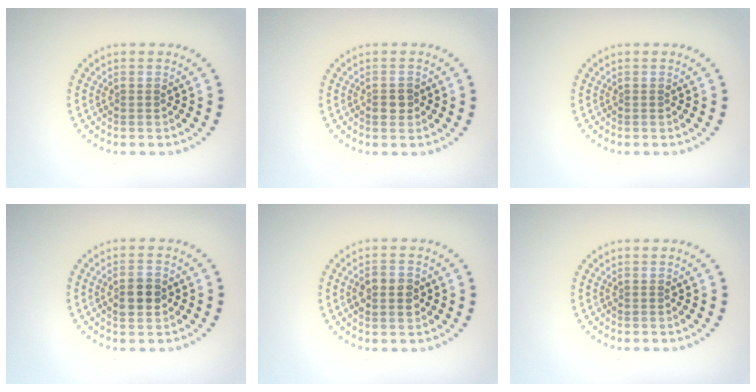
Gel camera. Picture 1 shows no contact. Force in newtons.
{"total": 1.4, "press": 1.3, "slide": 0.3}
{"total": 0.0}
{"total": 2.8, "press": 2.8, "slide": 0.1}
{"total": 2.9, "press": 2.9, "slide": 0.1}
{"total": 0.0}